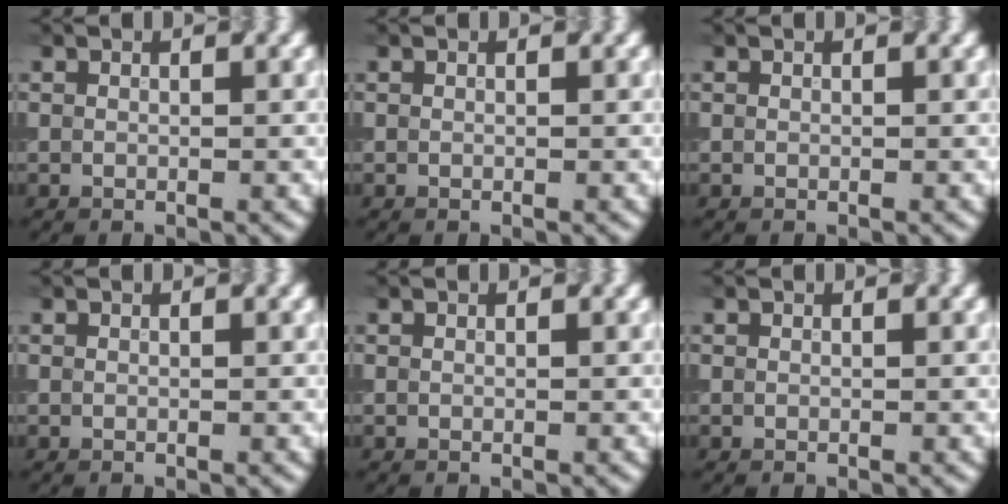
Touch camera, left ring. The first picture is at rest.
{"total": 0.0}
{"total": 0.0}
{"total": 0.0}
{"total": 0.0}
{"total": 0.0}